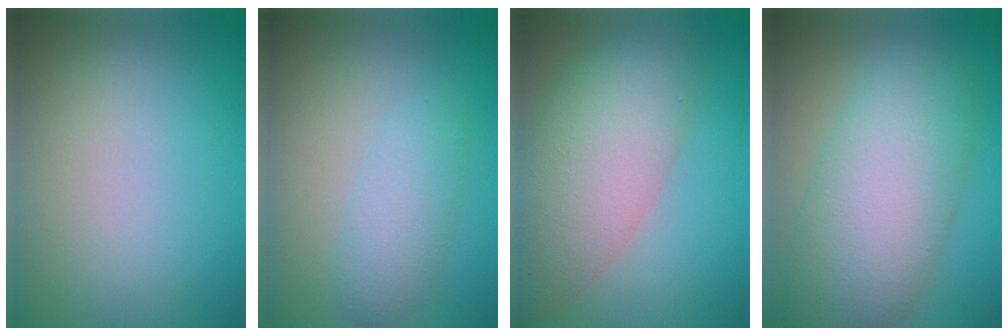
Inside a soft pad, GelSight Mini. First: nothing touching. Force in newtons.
{"total": 2.7, "press": 2.7, "slide": 0.1}
{"total": 8.9, "press": 8.8, "slide": 0.7}
{"total": 9.7, "press": 9.7, "slide": 0.4}